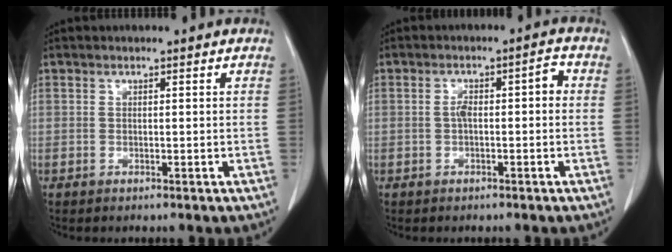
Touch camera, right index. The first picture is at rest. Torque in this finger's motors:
{"motor_torque": [0.38, -0.05, 0.07, 0.04]}